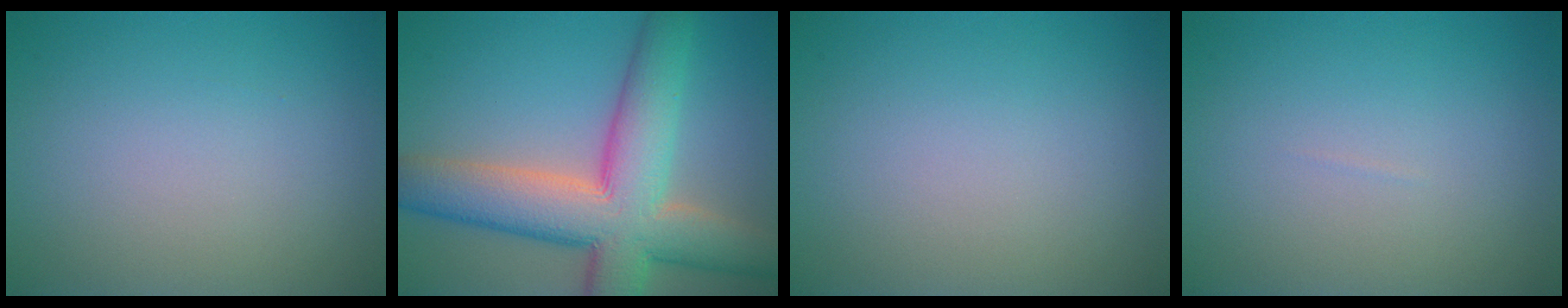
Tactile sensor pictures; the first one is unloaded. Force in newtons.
{"total": 10.9, "press": 10.9, "slide": 0.5}
{"total": 0.0}
{"total": 0.0}